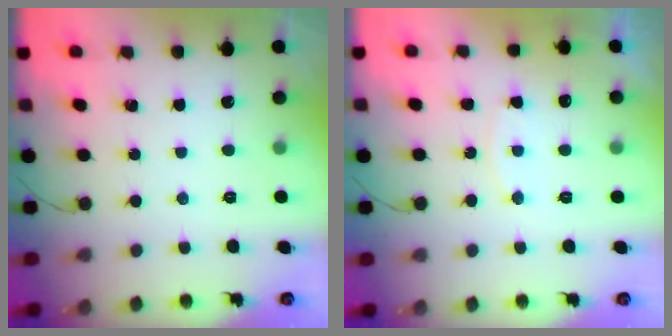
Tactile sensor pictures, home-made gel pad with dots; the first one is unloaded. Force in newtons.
{"total": 6.0, "press": 6.0, "slide": 0.4}